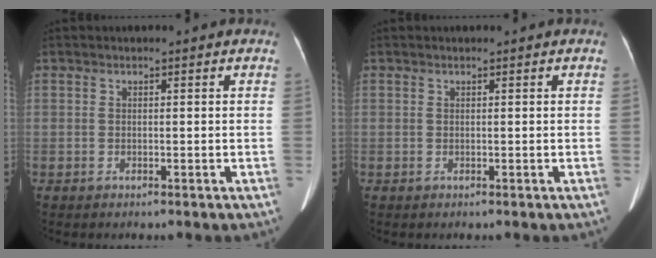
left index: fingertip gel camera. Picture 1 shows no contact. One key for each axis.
{"total": 0.0}